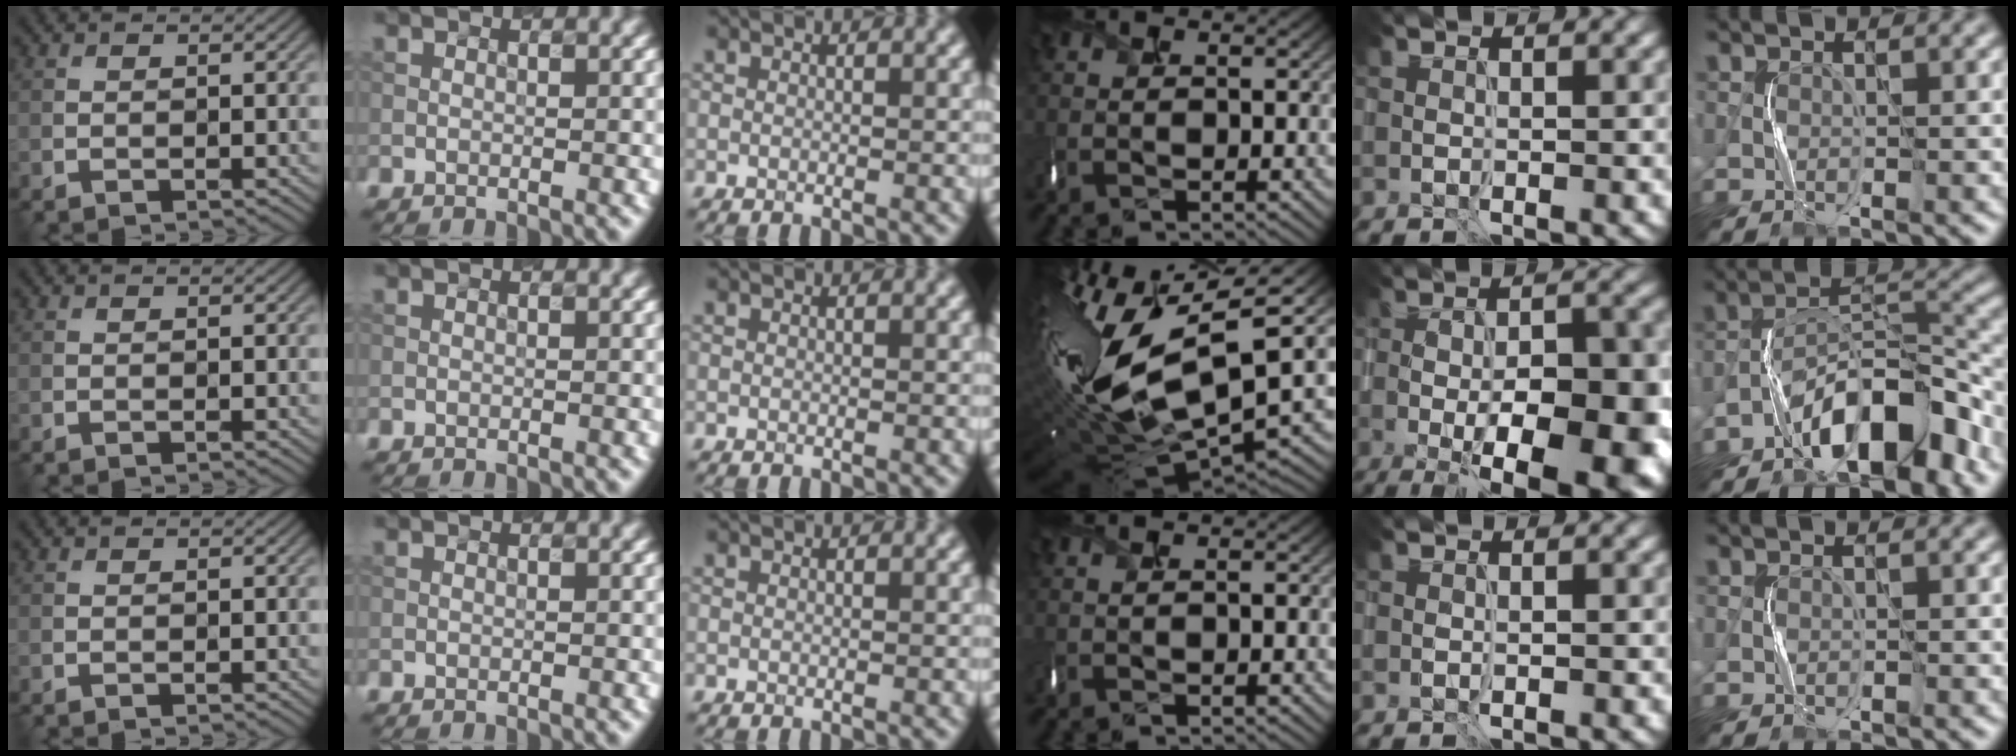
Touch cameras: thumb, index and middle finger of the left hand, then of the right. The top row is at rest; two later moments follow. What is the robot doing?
{"motion": "shake", "object": "box of matches"}